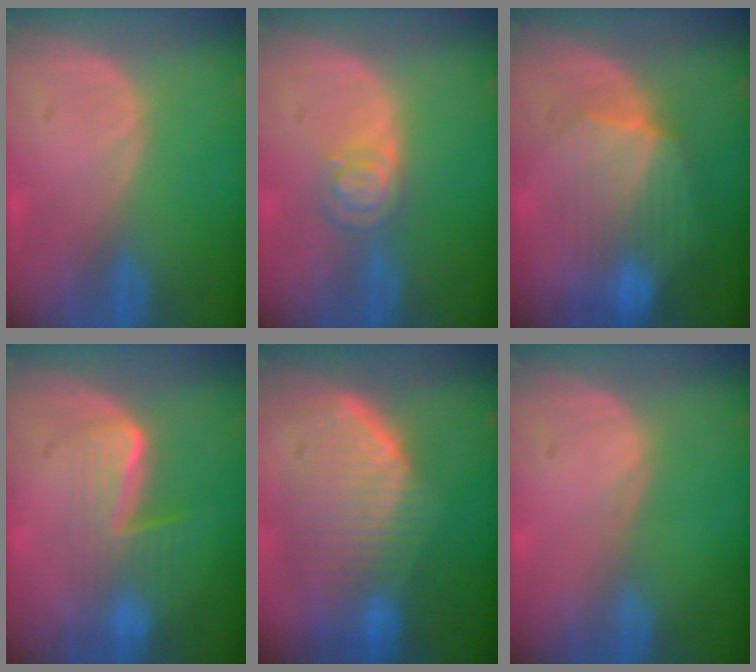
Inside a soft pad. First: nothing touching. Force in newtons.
{"total": 4.7, "press": 4.1, "slide": 2.3}
{"total": 8.3, "press": 8.1, "slide": 1.7}
{"total": 6.6, "press": 5.9, "slide": 3.0}
{"total": 10.0, "press": 9.0, "slide": 4.4}
{"total": 0.0}